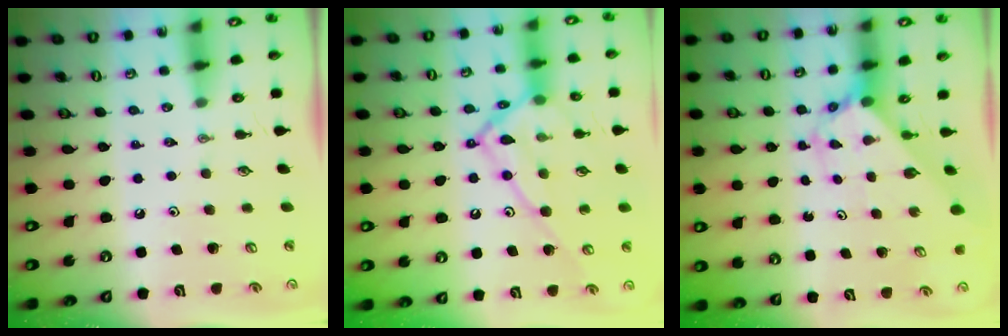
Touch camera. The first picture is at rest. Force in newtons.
{"total": 18.8, "press": 18.7, "slide": 1.5}
{"total": 2.7, "press": 2.7, "slide": 0.2}